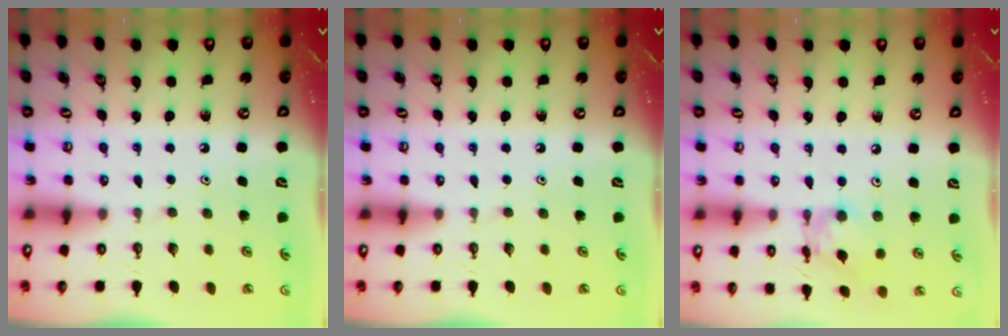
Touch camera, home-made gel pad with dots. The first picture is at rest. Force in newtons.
{"total": 0.0}
{"total": 10.5, "press": 10.4, "slide": 0.8}